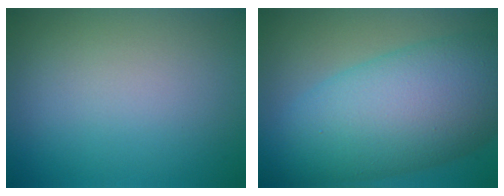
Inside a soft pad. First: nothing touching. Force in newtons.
{"total": 11.8, "press": 11.8, "slide": 0.2}